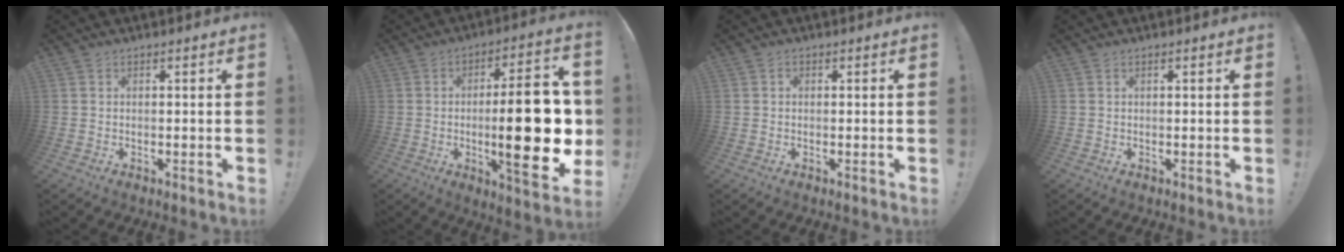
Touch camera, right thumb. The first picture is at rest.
{"total": 24.5, "force": [-1.5, 6.9, 23.5], "torque": [-0.352, -0.007, -0.020]}
{"total": 0.7, "force": [-0.2, 0.7, 0.1], "torque": [0.002, 0.001, -0.005]}
{"total": 0.0}